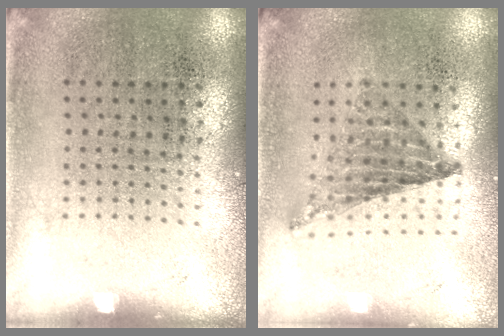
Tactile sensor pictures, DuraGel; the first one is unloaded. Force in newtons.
{"total": 0.9, "press": 0.9, "slide": 0.0}